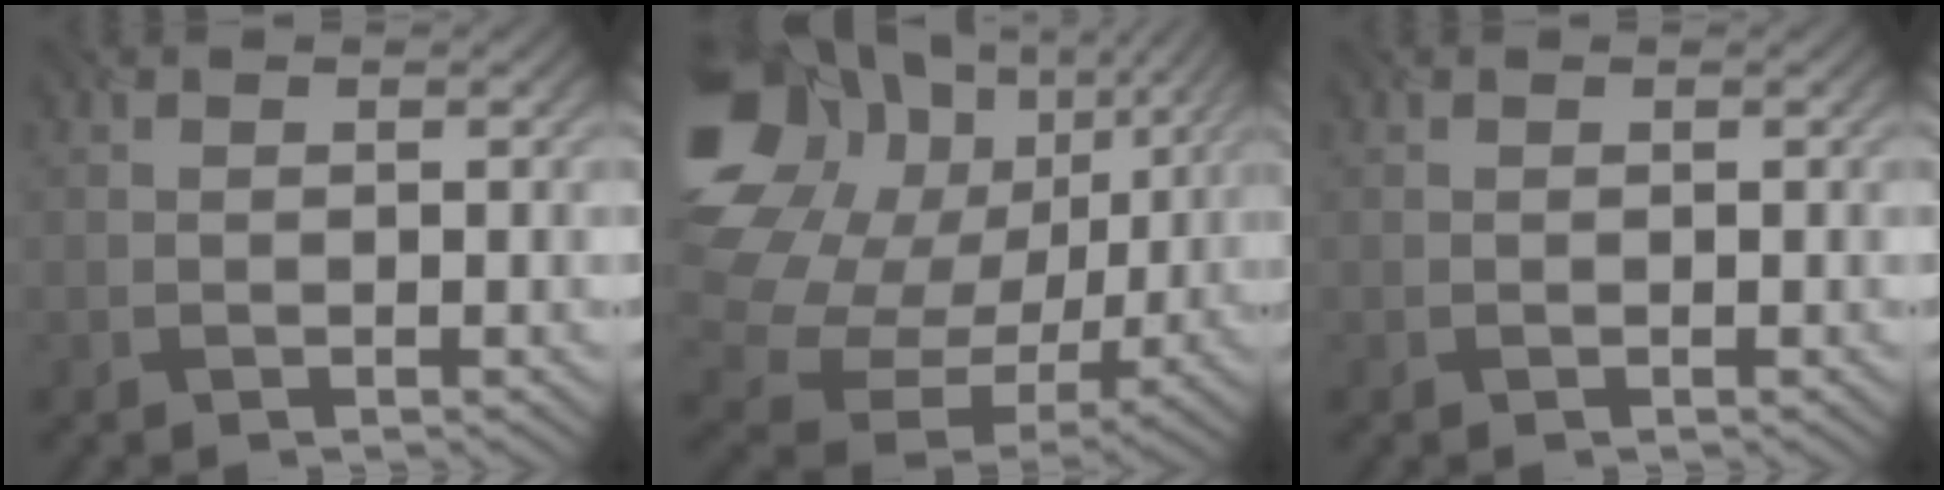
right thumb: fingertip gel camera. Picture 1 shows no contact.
{"total": 20.1, "force": [5.0, 16.4, 10.5], "torque": [-0.306, -0.009, 0.124]}
{"total": 0.0}